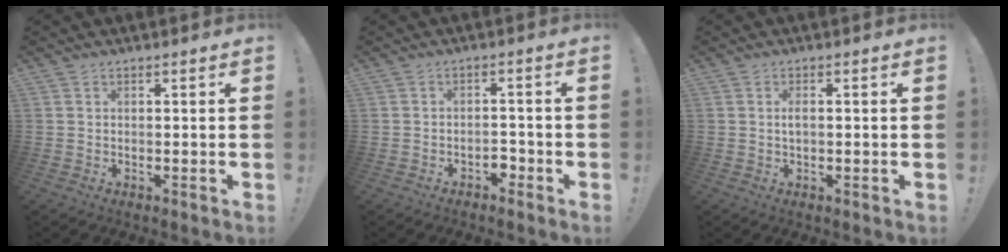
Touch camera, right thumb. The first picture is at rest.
{"total": 2.8, "force": [-2.0, 1.4, 1.4], "torque": [-0.024, 0.005, -0.034]}
{"total": 1.5, "force": [-0.1, 0.6, 1.4], "torque": [-0.031, 0.005, -0.002]}